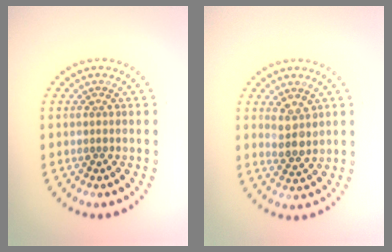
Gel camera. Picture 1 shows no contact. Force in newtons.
{"total": 2.2, "press": 2.1, "slide": 0.8}